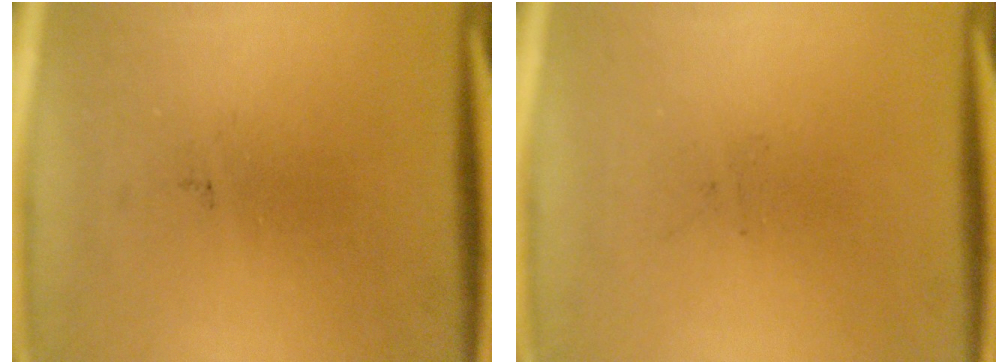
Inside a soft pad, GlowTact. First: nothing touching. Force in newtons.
{"total": 0.0}